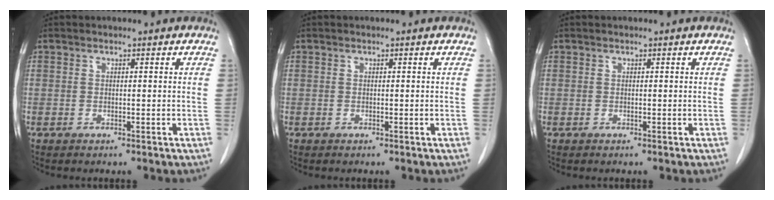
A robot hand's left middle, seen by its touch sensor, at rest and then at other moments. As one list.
[{"total": 0.0}, {"total": 0.0}]